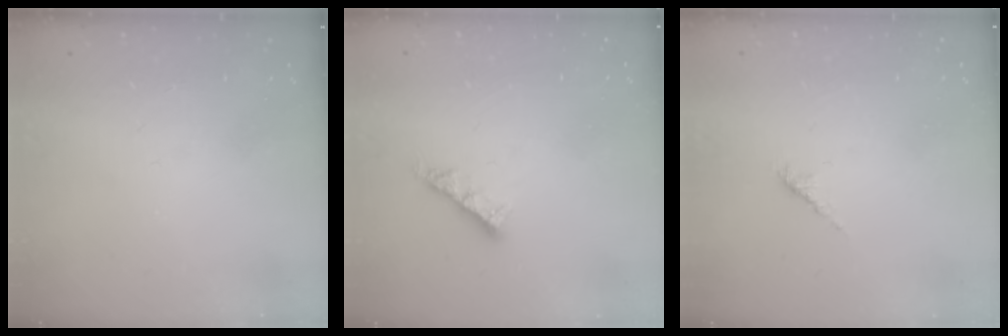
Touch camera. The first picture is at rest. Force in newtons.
{"total": 5.0, "press": 5.0, "slide": 0.3}
{"total": 2.6, "press": 2.4, "slide": 0.7}